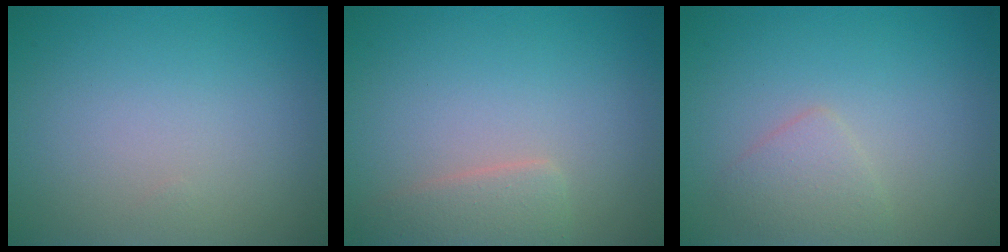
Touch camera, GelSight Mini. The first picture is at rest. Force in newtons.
{"total": 2.2, "press": 2.2, "slide": 0.1}
{"total": 1.8, "press": 1.8, "slide": 0.1}